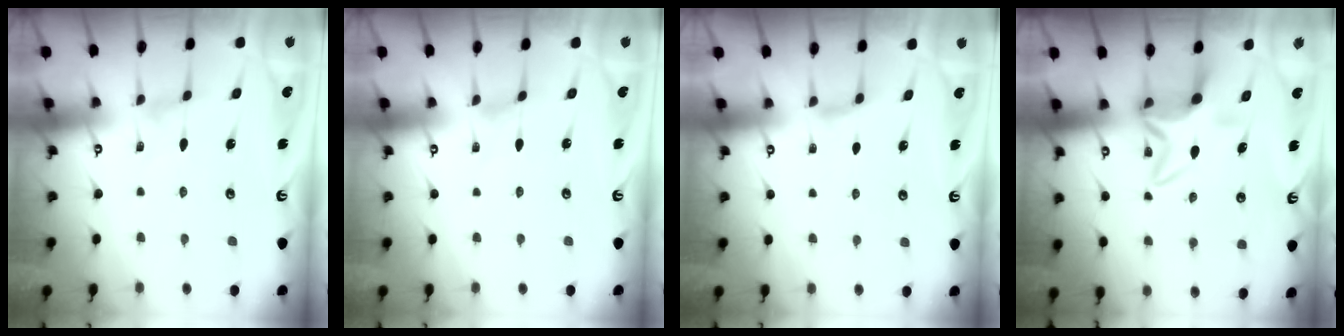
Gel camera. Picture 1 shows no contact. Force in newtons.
{"total": 0.0}
{"total": 4.7, "press": 4.6, "slide": 0.5}
{"total": 7.1, "press": 7.0, "slide": 0.8}